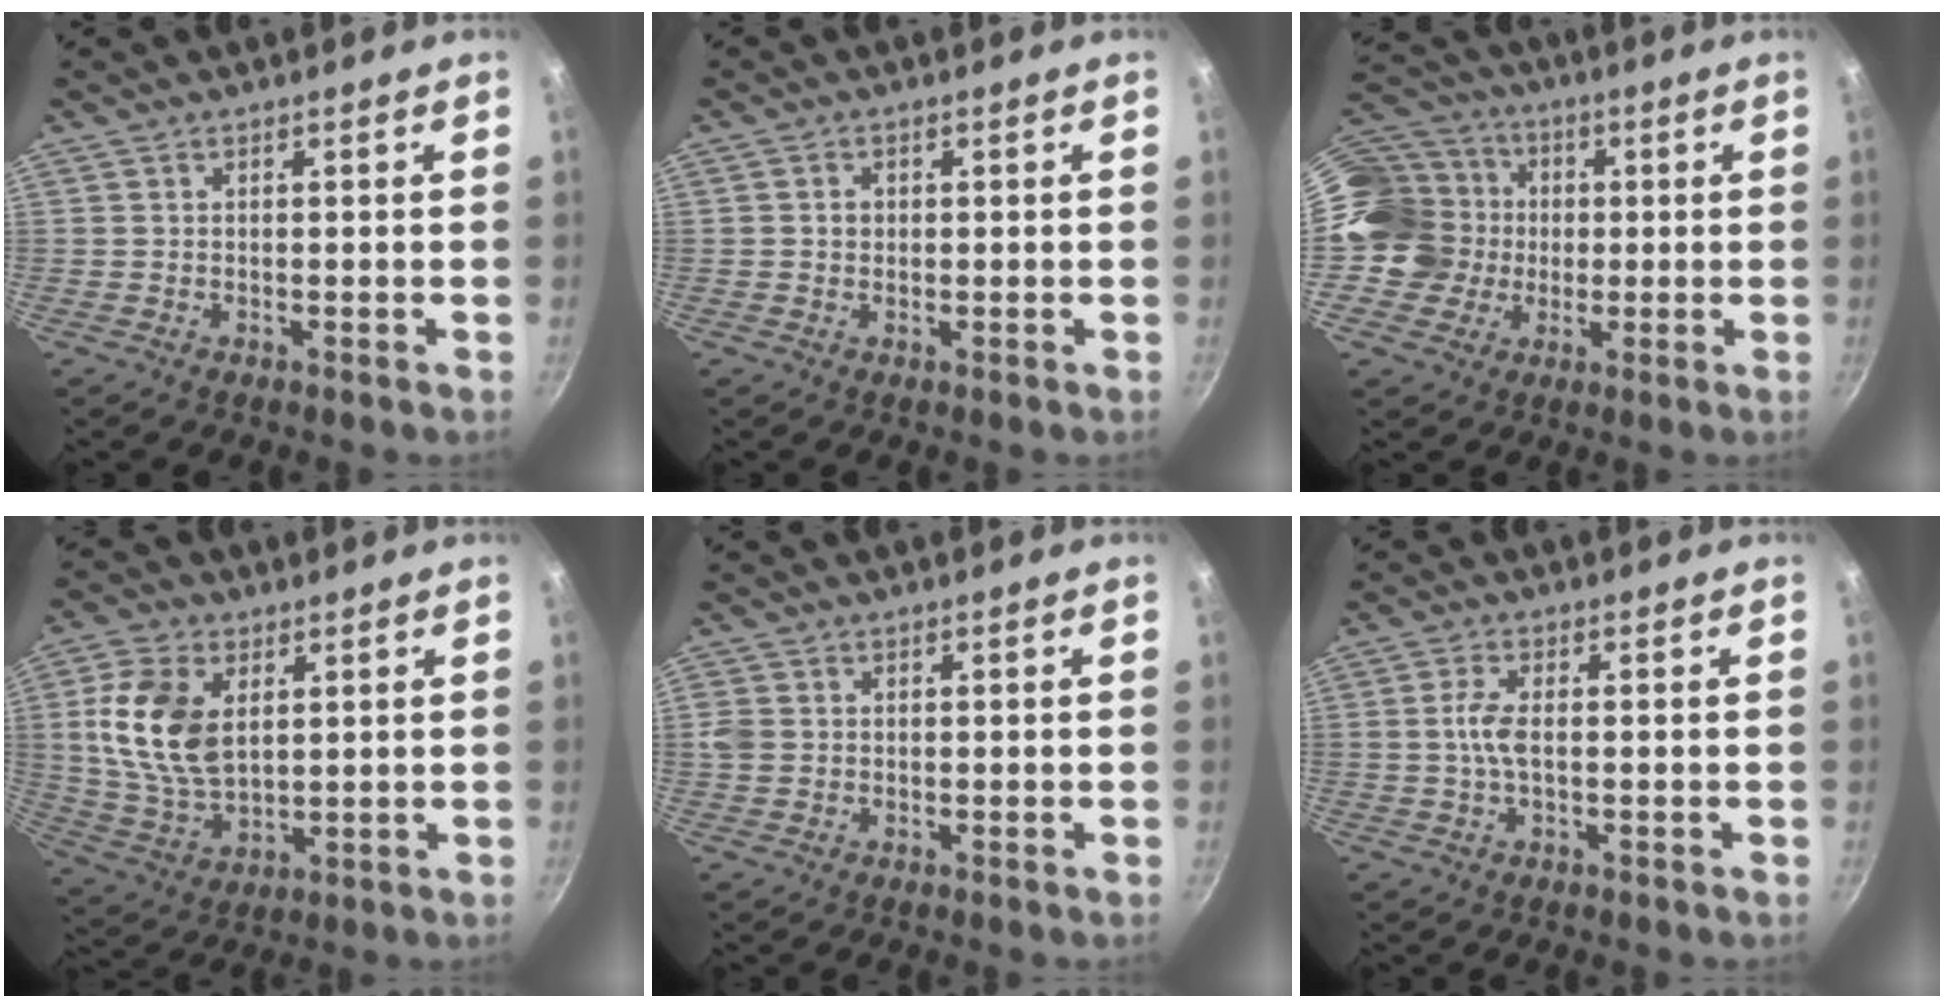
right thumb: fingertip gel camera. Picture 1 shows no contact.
{"total": 1.5, "force": [0.1, 1.4, 0.7], "torque": [-0.007, 0.005, 0.001]}
{"total": 15.2, "force": [-0.3, 13.9, 6.0], "torque": [-0.093, 0.038, -0.012]}
{"total": 14.3, "force": [3.2, 8.9, 10.7], "torque": [-0.194, -0.014, 0.069]}
{"total": 2.6, "force": [-0.1, 2.3, 1.3], "torque": [-0.021, 0.002, -0.005]}
{"total": 4.1, "force": [-0.2, 1.6, 3.8], "torque": [-0.087, 0.006, -0.010]}